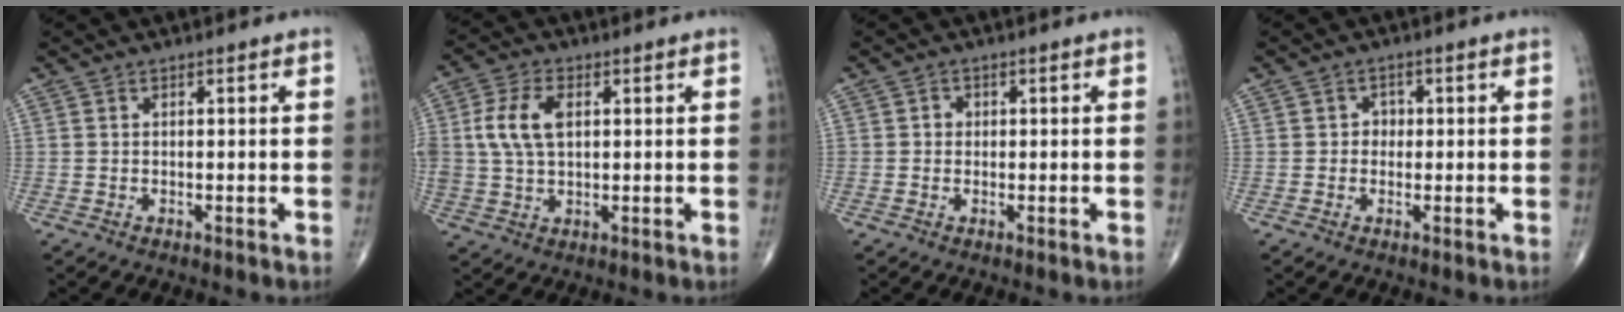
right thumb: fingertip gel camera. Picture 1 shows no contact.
{"total": 8.4, "force": [1.6, 4.9, 6.6], "torque": [-0.140, 0.007, 0.033]}
{"total": 1.4, "force": [0.1, 1.3, 0.5], "torque": [0.001, 0.004, -0.001]}
{"total": 2.3, "force": [-0.4, 2.0, 1.1], "torque": [0.005, 0.009, -0.014]}